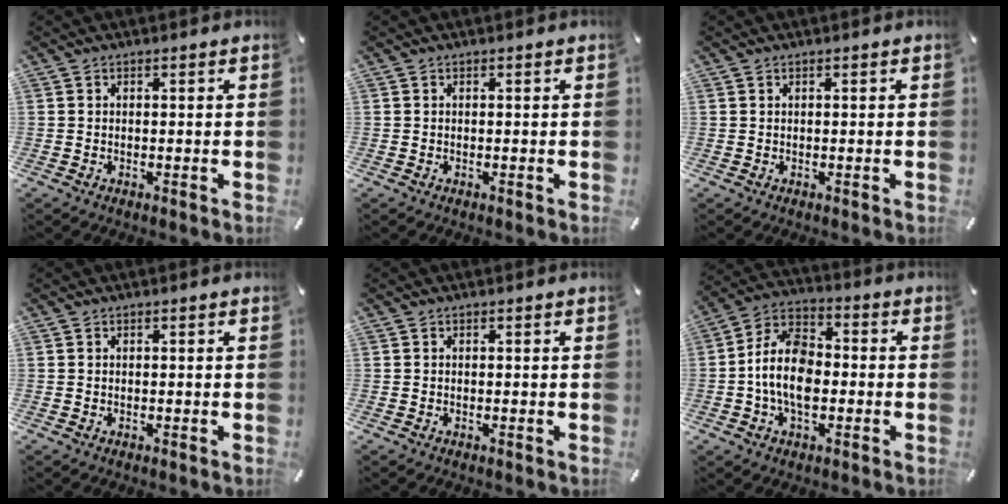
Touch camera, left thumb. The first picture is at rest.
{"total": 0.0}
{"total": 0.0}
{"total": 0.0}
{"total": 0.0}
{"total": 11.8, "force": [-2.5, 7.5, 8.8], "torque": [-0.186, 0.016, -0.044]}